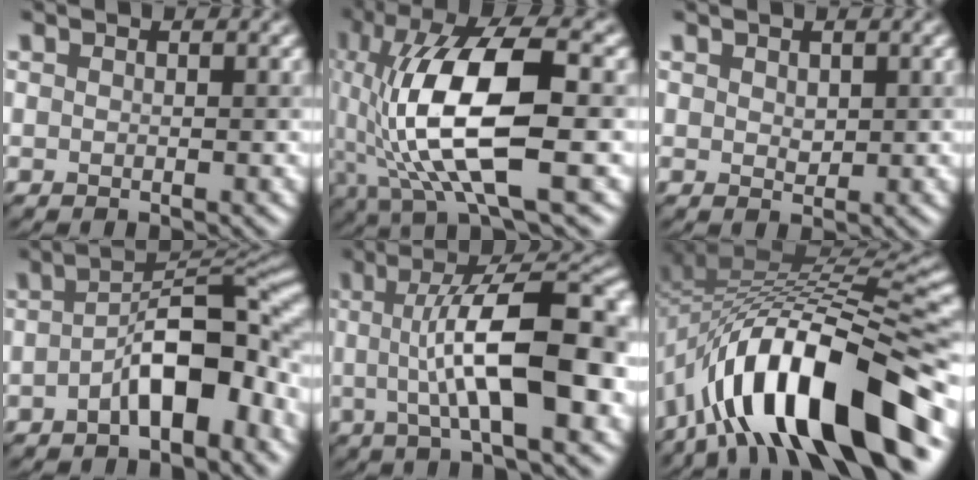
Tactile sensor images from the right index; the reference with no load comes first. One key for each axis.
{"total": 12.1, "fx": -0.5, "fy": 4.0, "fz": 11.4, "tx": -0.221, "ty": 0.007, "tz": -0.008}
{"total": 1.0, "fx": 0.5, "fy": 0.7, "fz": 0.6, "tx": -0.010, "ty": -0.004, "tz": 0.012}
{"total": 7.2, "fx": -2.5, "fy": 3.0, "fz": 6.1, "tx": -0.088, "ty": 0.018, "tz": -0.044}
{"total": 10.8, "fx": 0.0, "fy": 2.9, "fz": 10.4, "tx": -0.142, "ty": 0.013, "tz": -0.007}
{"total": 14.4, "fx": -8.0, "fy": 5.1, "fz": 10.9, "tx": -0.170, "ty": 0.010, "tz": -0.135}